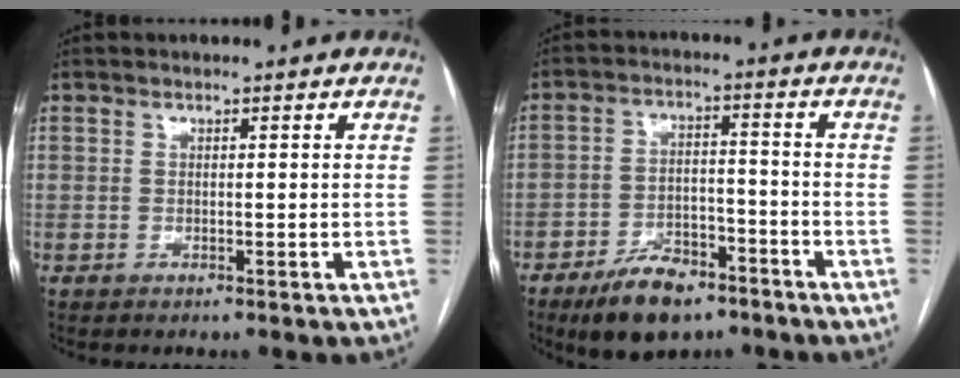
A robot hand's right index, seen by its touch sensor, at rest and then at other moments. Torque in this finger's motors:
{"motor_torque": [1.12, -1.03, 0.29, 0.04]}